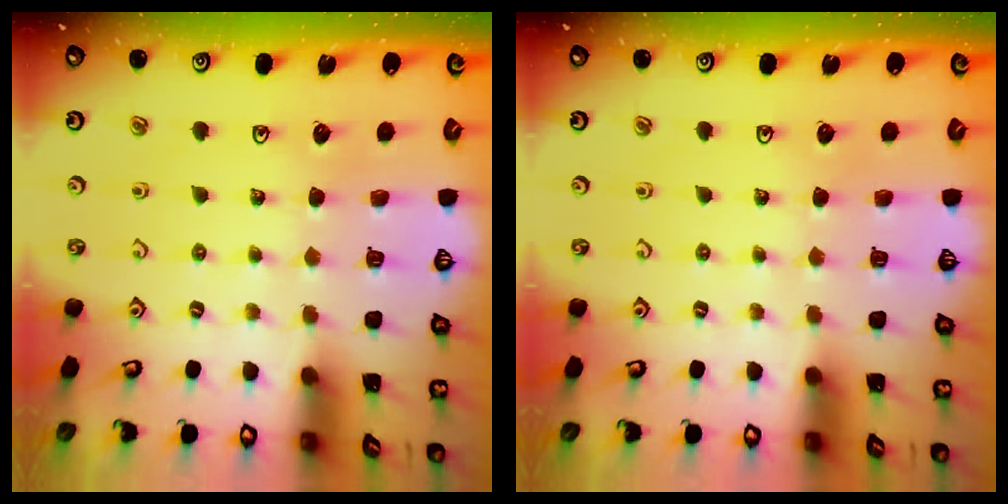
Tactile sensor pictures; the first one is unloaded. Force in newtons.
{"total": 0.0}